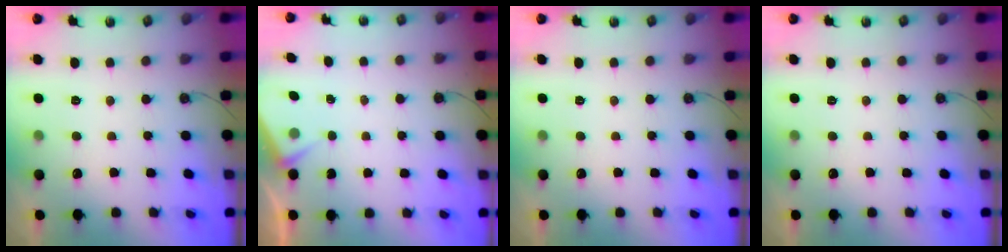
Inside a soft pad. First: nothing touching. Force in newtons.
{"total": 2.8, "press": 2.7, "slide": 0.4}
{"total": 0.0}
{"total": 0.0}